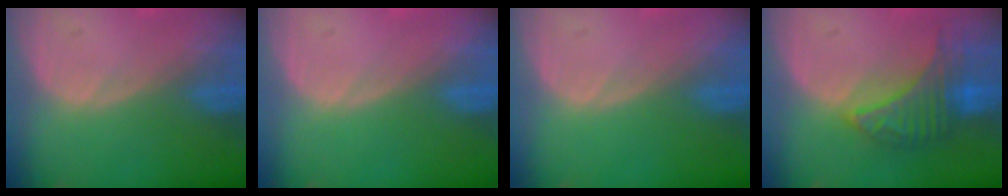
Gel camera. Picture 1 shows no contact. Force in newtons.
{"total": 0.0}
{"total": 0.0}
{"total": 7.1, "press": 7.1, "slide": 0.2}